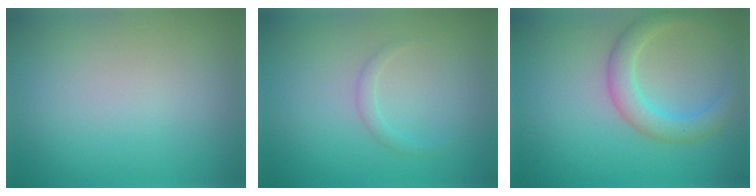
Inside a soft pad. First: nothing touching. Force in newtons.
{"total": 0.9, "press": 0.9, "slide": 0.0}
{"total": 3.5, "press": 3.5, "slide": 0.0}